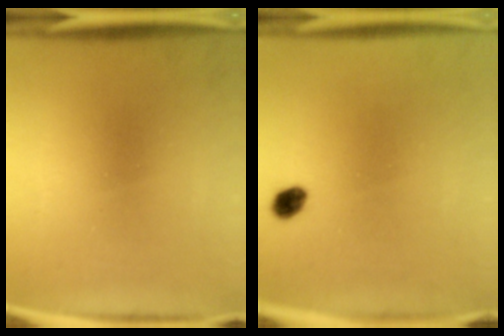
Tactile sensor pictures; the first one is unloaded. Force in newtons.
{"total": 2.2}